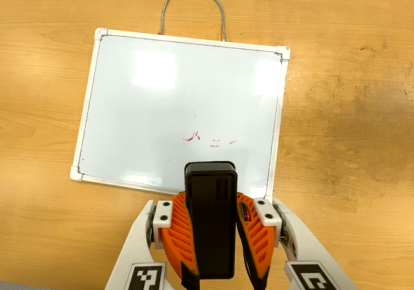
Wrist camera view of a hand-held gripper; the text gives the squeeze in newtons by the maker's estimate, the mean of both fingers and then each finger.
{"total": 10.3, "left": 8.7, "right": 11.8}